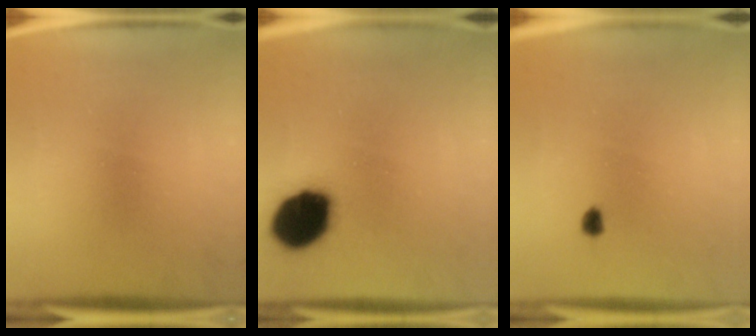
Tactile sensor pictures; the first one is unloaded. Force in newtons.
{"total": 17.3}
{"total": 1.7}